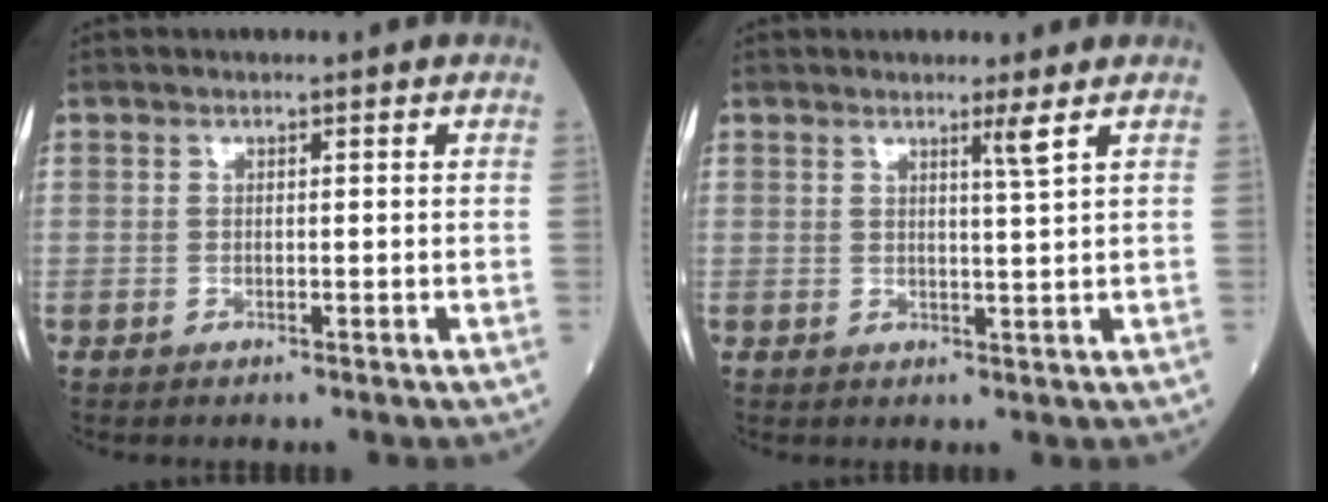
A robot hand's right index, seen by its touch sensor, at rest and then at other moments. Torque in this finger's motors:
{"motor_torque": [0.01, 0.00, 0.00, 0.00]}